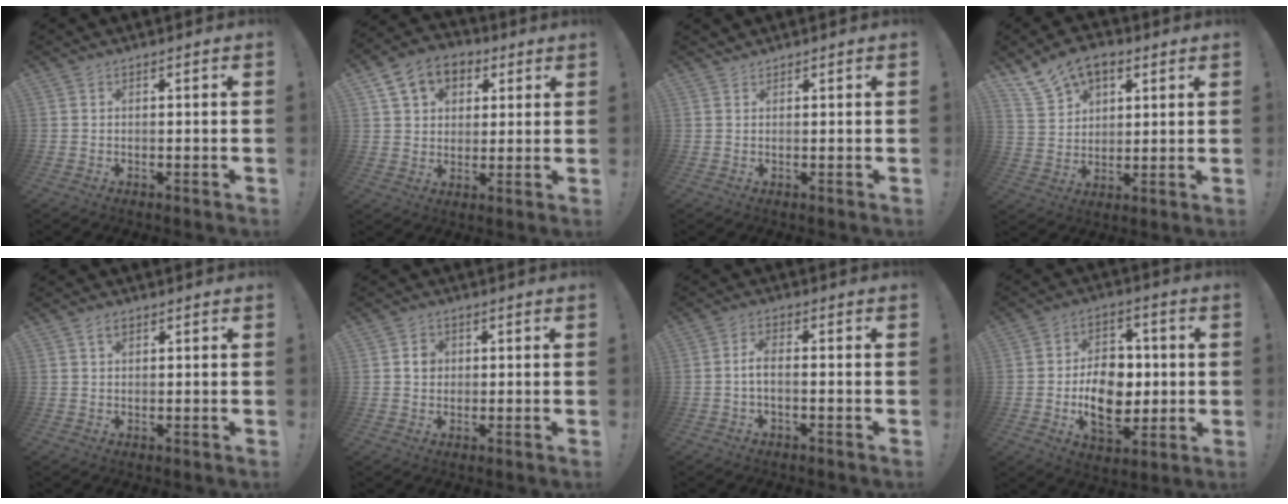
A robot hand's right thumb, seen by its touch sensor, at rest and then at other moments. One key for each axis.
{"total": 11.4, "fx": 5.1, "fy": 8.6, "fz": 5.5, "tx": -0.086, "ty": -0.014, "tz": 0.103}
{"total": 1.2, "fx": 1.2, "fy": 0.2, "fz": -0.1, "tx": 0.010, "ty": -0.005, "tz": 0.022}
{"total": 11.4, "fx": 7.4, "fy": 7.4, "fz": 4.6, "tx": -0.077, "ty": -0.041, "tz": 0.145}
{"total": 2.0, "fx": 1.2, "fy": 1.1, "fz": 1.2, "tx": -0.011, "ty": -0.002, "tz": 0.018}
{"total": 3.2, "fx": 0.5, "fy": 2.9, "fz": 1.3, "tx": -0.008, "ty": -0.002, "tz": 0.005}
{"total": 3.8, "fx": -0.8, "fy": 1.0, "fz": 3.6, "tx": -0.070, "ty": 0.000, "tz": -0.014}
{"total": 14.7, "fx": -1.5, "fy": 10.5, "fz": 10.1, "tx": -0.162, "ty": 0.002, "tz": -0.026}